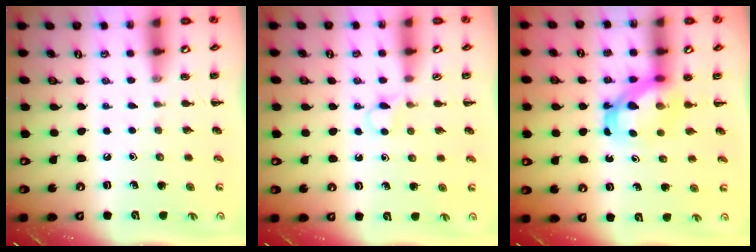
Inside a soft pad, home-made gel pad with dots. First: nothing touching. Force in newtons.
{"total": 3.1, "press": 2.9, "slide": 1.3}
{"total": 5.8, "press": 5.8, "slide": 0.4}